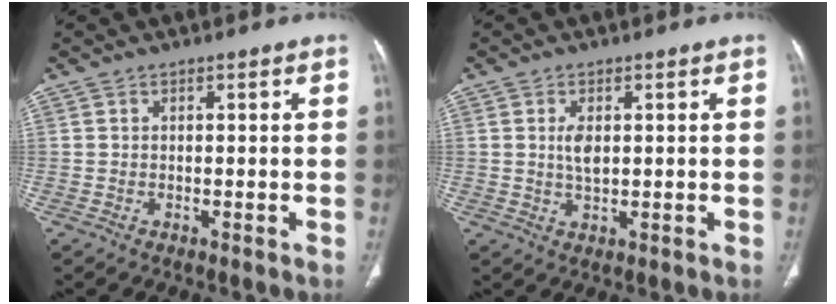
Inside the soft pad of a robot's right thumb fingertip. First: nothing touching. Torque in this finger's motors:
{"motor_torque": [0.76, 0.70, 0.43, 0.04, 0.04]}